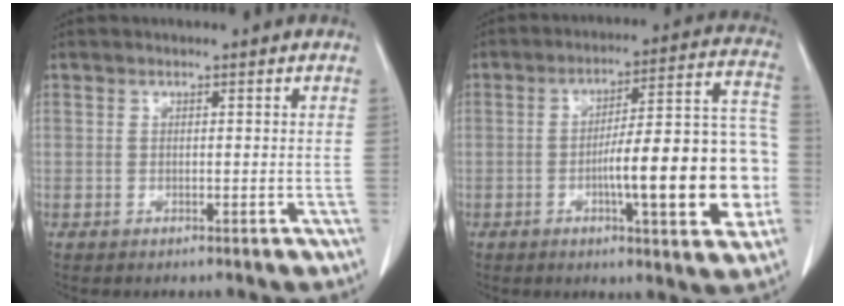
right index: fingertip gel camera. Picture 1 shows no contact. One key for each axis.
{"total": 18.0, "fx": -4.0, "fy": 3.1, "fz": 17.3, "tx": -0.220, "ty": 0.029, "tz": -0.053}